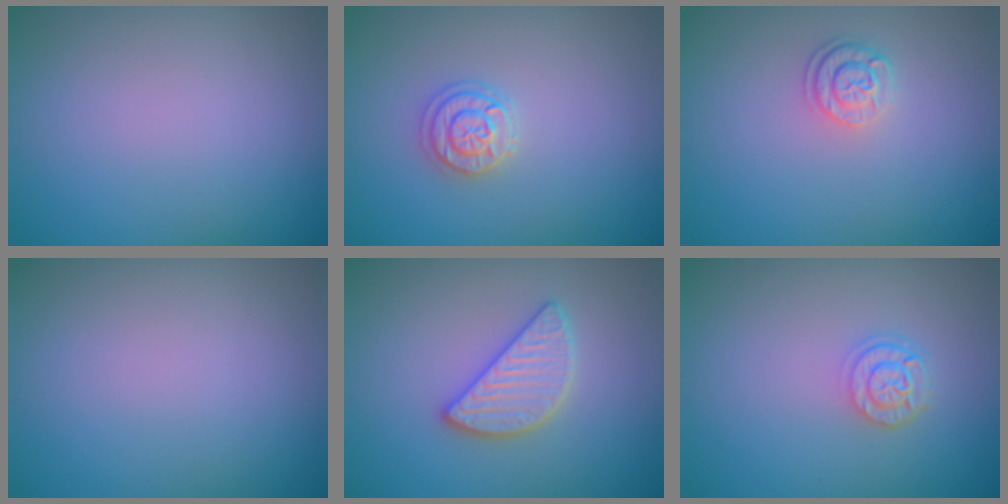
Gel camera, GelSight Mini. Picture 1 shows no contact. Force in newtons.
{"total": 2.1, "press": 2.1, "slide": 0.5}
{"total": 1.9, "press": 1.7, "slide": 0.9}
{"total": 0.0}
{"total": 3.0, "press": 3.0, "slide": 0.2}
{"total": 2.4, "press": 2.0, "slide": 1.3}